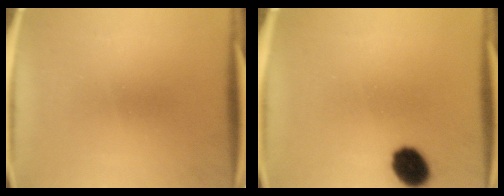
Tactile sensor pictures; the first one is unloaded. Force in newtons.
{"total": 8.4}